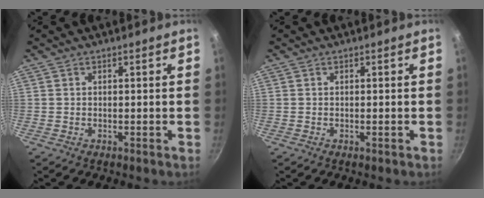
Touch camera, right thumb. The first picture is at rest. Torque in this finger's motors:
{"motor_torque": [0.24, 0.06, 0.29, -0.04, 0.06]}